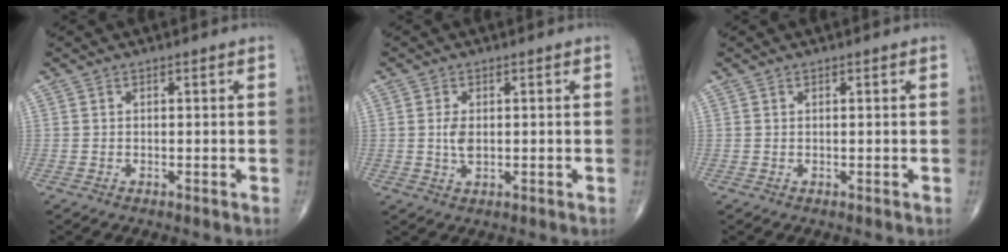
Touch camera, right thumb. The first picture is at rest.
{"total": 3.0, "force": [0.1, 1.7, 2.5], "torque": [-0.047, -0.003, 0.002]}
{"total": 0.0}